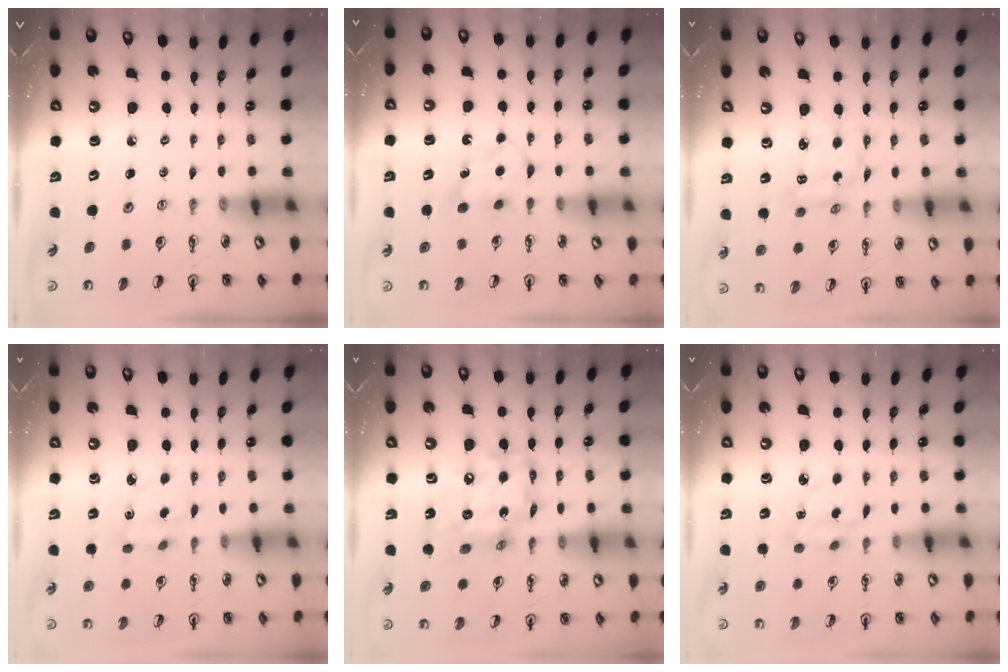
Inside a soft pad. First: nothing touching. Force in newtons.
{"total": 5.6, "press": 5.5, "slide": 0.7}
{"total": 4.4, "press": 4.4, "slide": 0.2}
{"total": 2.9, "press": 2.8, "slide": 0.7}
{"total": 14.8, "press": 14.7, "slide": 1.2}
{"total": 3.9, "press": 3.9, "slide": 0.4}